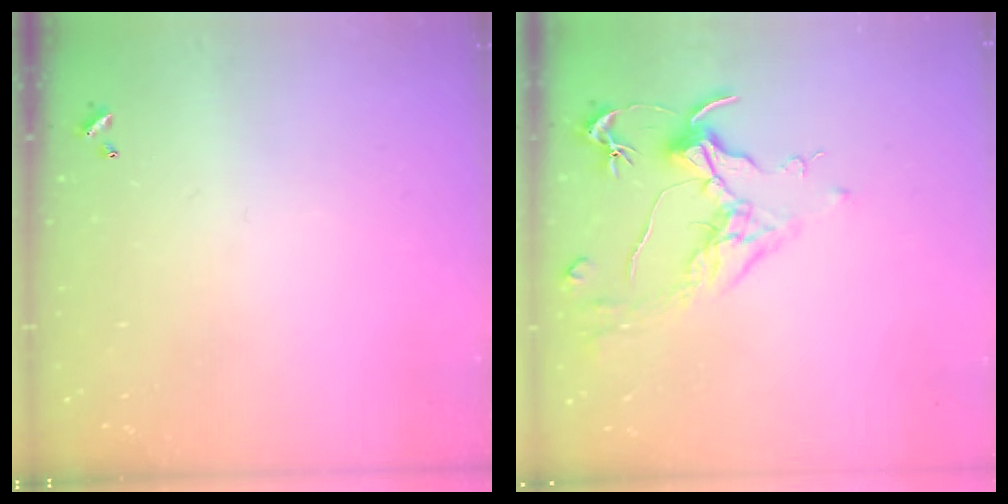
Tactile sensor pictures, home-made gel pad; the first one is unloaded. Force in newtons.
{"total": 1.8, "press": 1.5, "slide": 0.9}